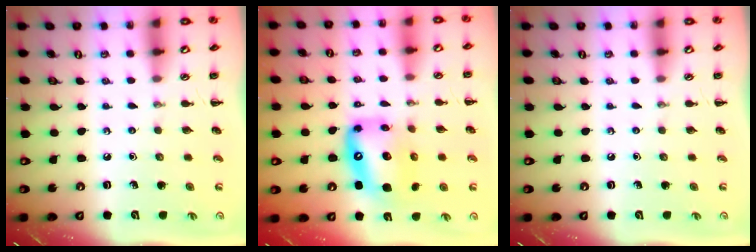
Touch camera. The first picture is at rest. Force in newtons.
{"total": 13.6, "press": 13.2, "slide": 3.4}
{"total": 0.0}